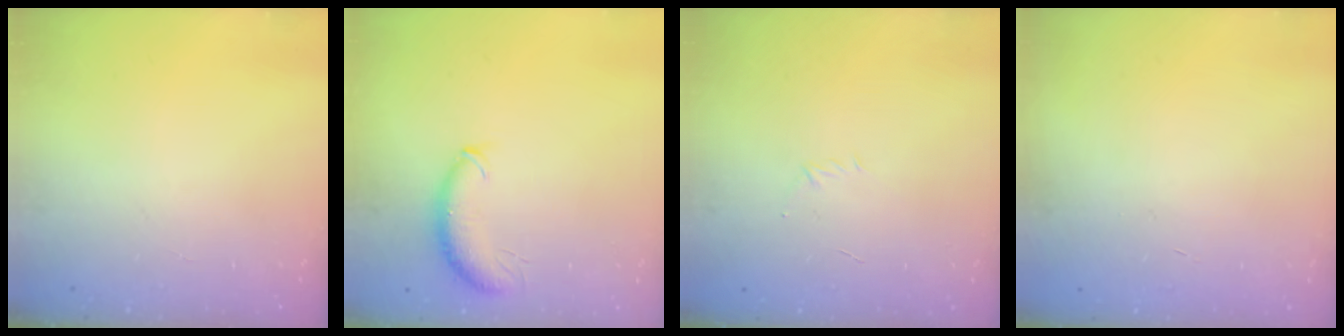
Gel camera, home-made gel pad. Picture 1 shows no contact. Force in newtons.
{"total": 8.7, "press": 8.6, "slide": 1.2}
{"total": 2.9, "press": 2.8, "slide": 0.7}
{"total": 0.6, "press": 0.5, "slide": 0.2}